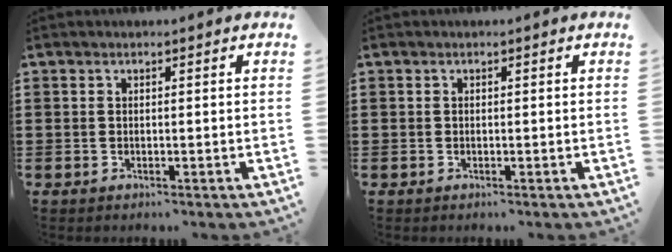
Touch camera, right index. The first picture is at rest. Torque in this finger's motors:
{"motor_torque": [0.08, -0.01, -0.01, -0.01]}